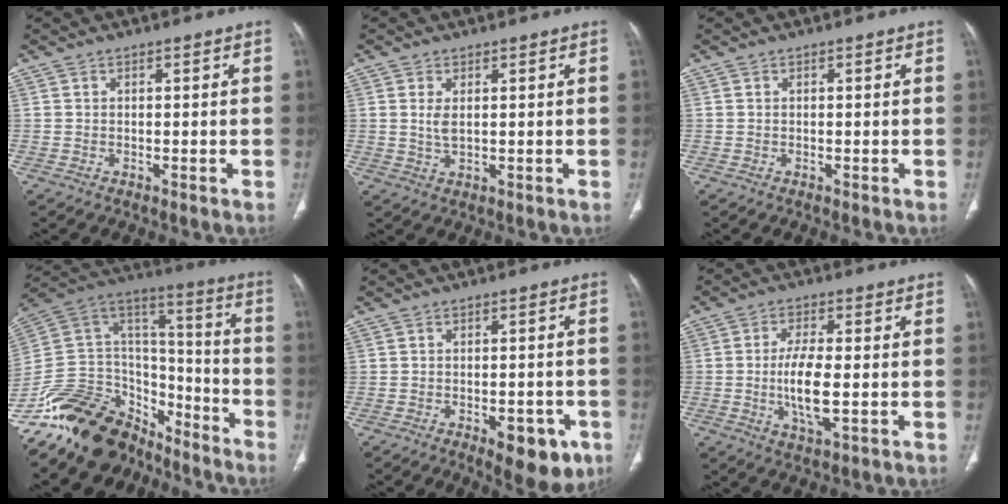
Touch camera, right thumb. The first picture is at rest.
{"total": 2.7, "force": [0.6, 1.3, 2.3], "torque": [-0.049, -0.005, 0.016]}
{"total": 0.0}
{"total": 28.2, "force": [-20.0, 15.3, 12.8], "torque": [-0.259, 0.077, -0.351]}
{"total": 10.2, "force": [-5.0, 4.9, 7.4], "torque": [-0.064, 0.016, -0.056]}
{"total": 8.6, "force": [-1.1, 3.1, 8.0], "torque": [-0.159, -0.006, -0.021]}